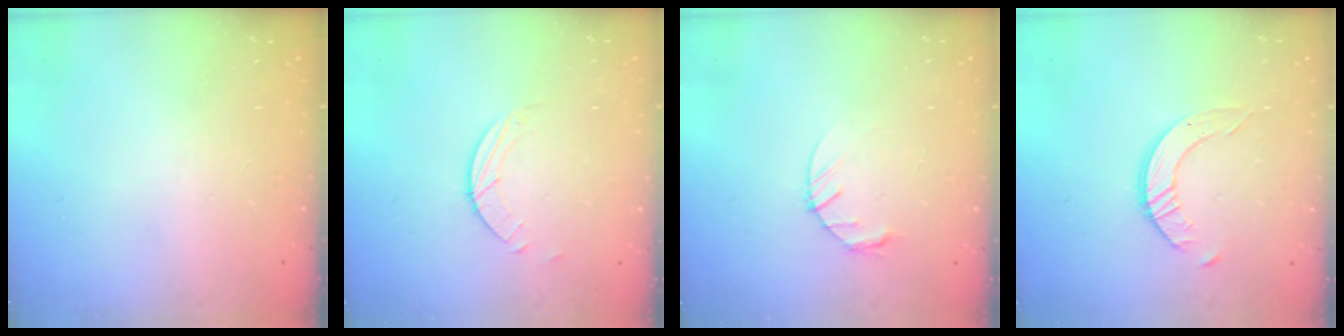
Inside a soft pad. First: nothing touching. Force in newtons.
{"total": 1.7, "press": 1.7, "slide": 0.2}
{"total": 3.0, "press": 3.0, "slide": 0.5}
{"total": 4.2, "press": 4.2, "slide": 0.4}